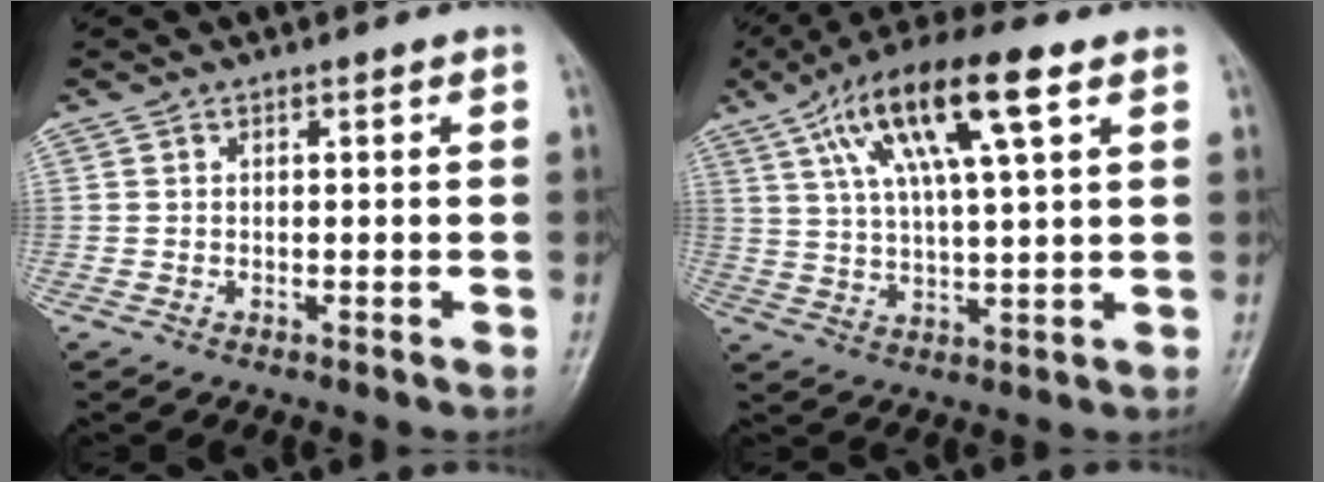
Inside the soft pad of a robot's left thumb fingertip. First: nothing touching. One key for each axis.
{"total": 15.9, "fx": 7.1, "fy": 4.0, "fz": 13.7, "tx": -0.251, "ty": 0.005, "tz": 0.123}